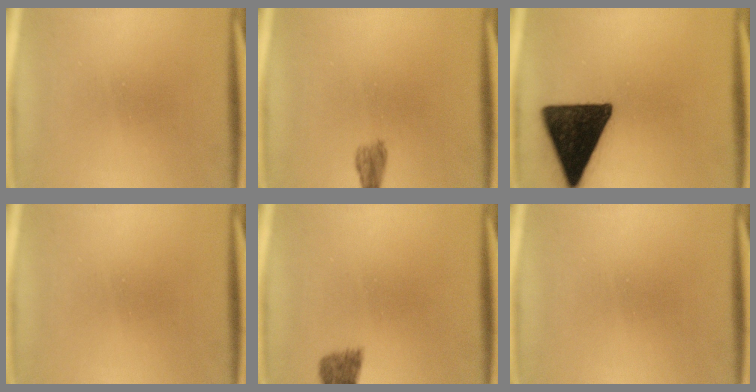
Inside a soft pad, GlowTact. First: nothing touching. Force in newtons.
{"total": 1.6}
{"total": 17.4}
{"total": 0.0}
{"total": 1.9}
{"total": 0.0}